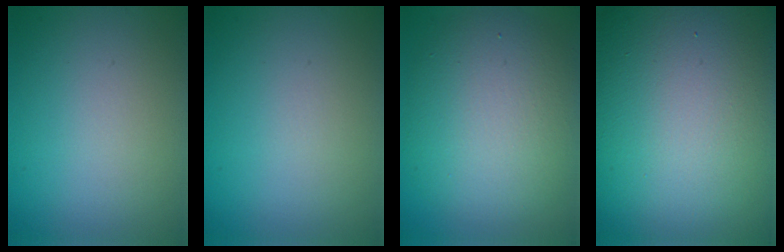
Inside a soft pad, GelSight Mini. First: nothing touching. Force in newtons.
{"total": 0.0}
{"total": 8.6, "press": 8.5, "slide": 0.9}
{"total": 28.7, "press": 28.7, "slide": 0.9}